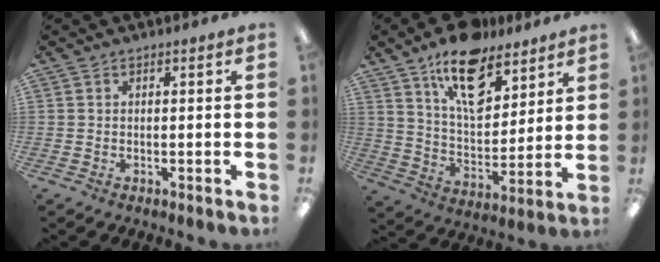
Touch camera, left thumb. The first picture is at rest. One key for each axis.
{"total": 17.2, "fx": 11.3, "fy": 8.9, "fz": 9.5, "tx": -0.144, "ty": -0.058, "tz": 0.196}